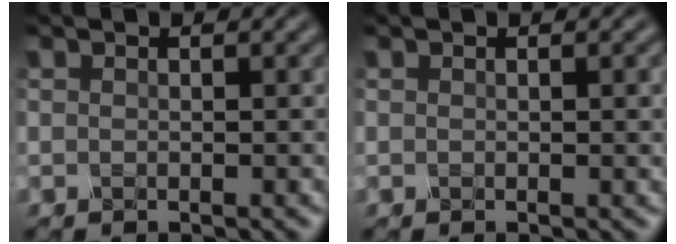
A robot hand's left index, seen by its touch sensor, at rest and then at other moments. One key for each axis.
{"total": 2.1, "fx": 0.4, "fy": 0.9, "fz": 1.8, "tx": -0.004, "ty": 0.009, "tz": -0.003}